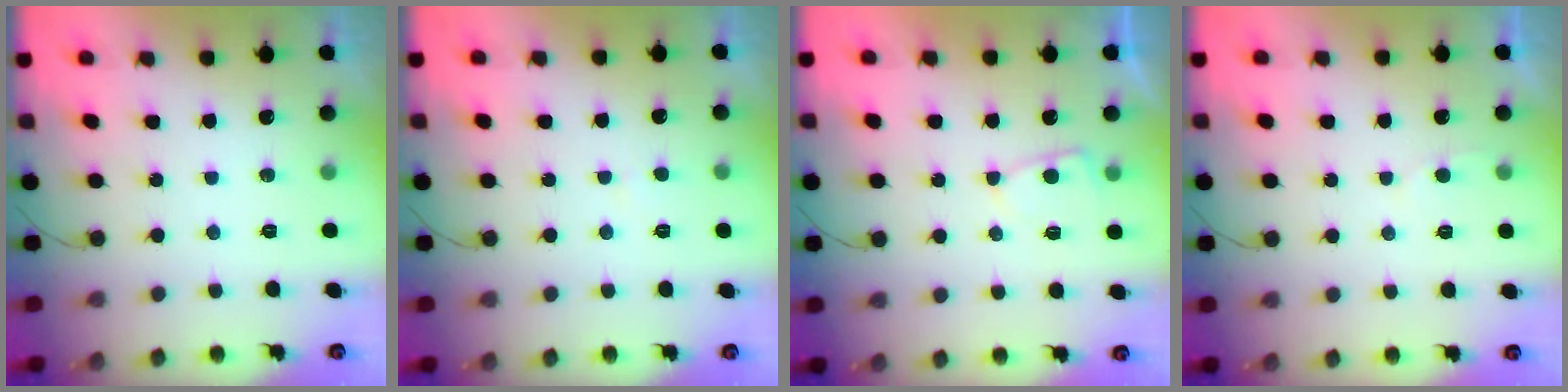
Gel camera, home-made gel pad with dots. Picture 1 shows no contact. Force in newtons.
{"total": 1.6, "press": 1.6, "slide": 0.1}
{"total": 4.4, "press": 4.4, "slide": 0.5}
{"total": 2.2, "press": 2.2, "slide": 0.2}